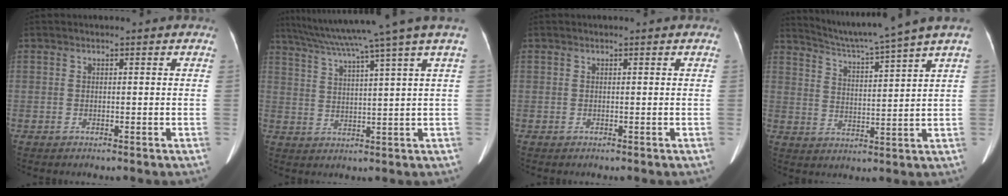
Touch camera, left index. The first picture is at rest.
{"total": 13.8, "force": [10.6, -2.9, 8.4], "torque": [-0.138, -0.003, 0.153]}
{"total": 0.0}
{"total": 10.5, "force": [9.1, -2.6, 4.4], "torque": [-0.081, -0.012, 0.148]}